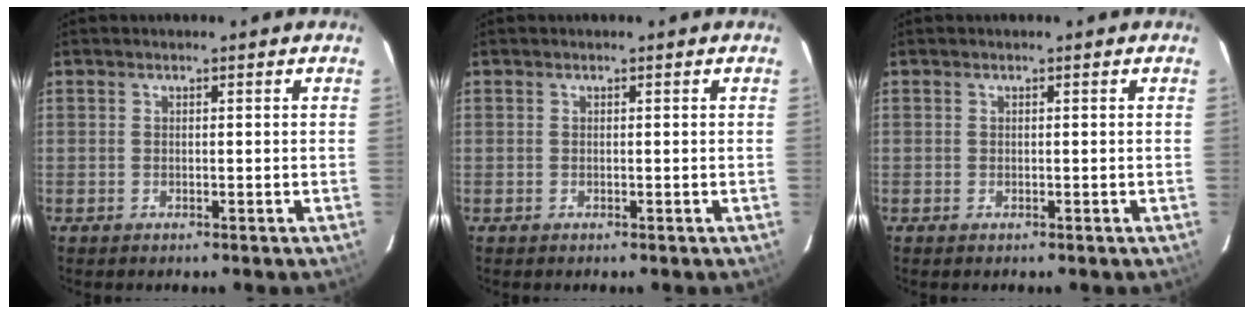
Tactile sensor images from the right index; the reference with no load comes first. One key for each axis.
{"total": 0.0}
{"total": 0.0}